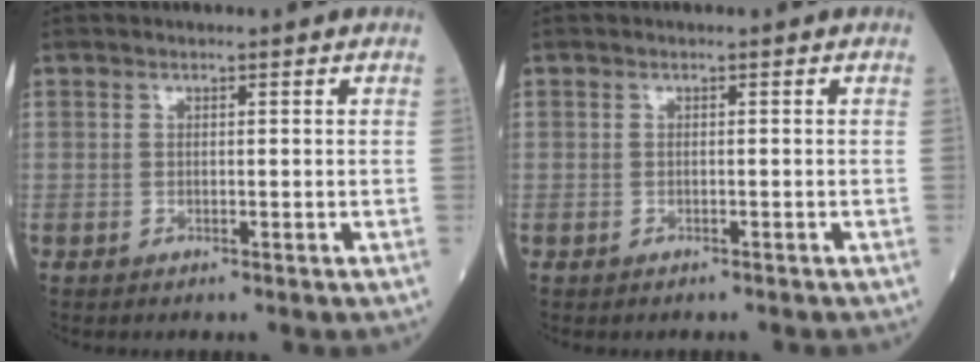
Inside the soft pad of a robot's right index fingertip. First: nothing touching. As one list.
[{"total": 1.0, "force": [-0.8, 0.6, -0.1], "torque": [-0.003, 0.005, -0.013]}]